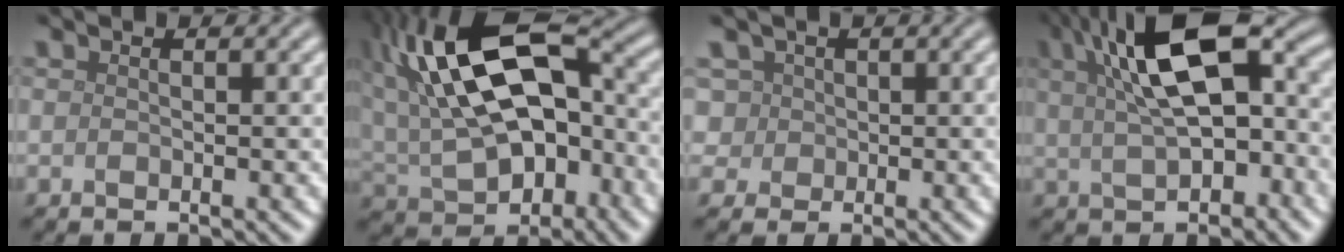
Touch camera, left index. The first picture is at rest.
{"total": 16.5, "force": [2.3, 9.4, 13.3], "torque": [-0.231, 0.017, 0.044]}
{"total": 4.9, "force": [1.9, 4.1, 1.9], "torque": [-0.035, 0.021, 0.017]}
{"total": 11.6, "force": [2.6, 5.4, 9.9], "torque": [-0.170, 0.016, 0.041]}